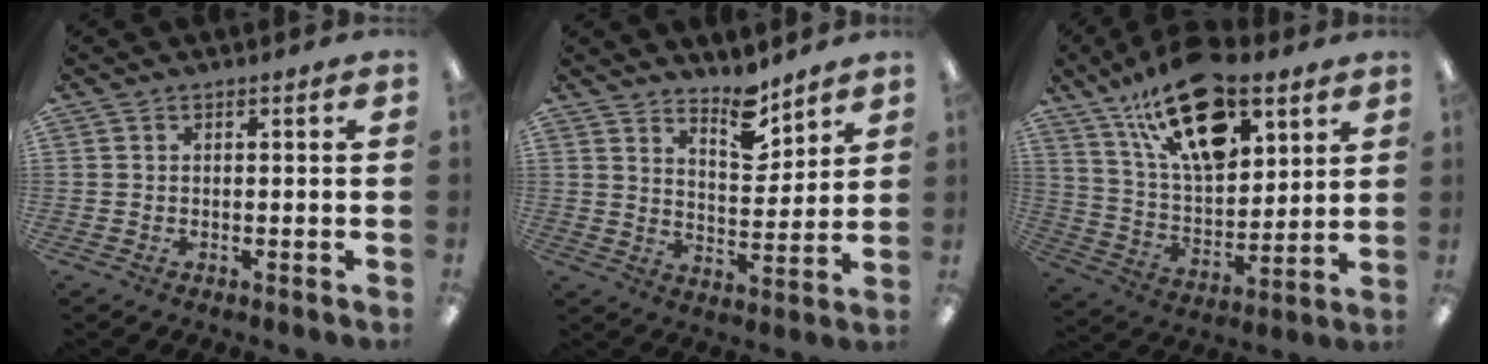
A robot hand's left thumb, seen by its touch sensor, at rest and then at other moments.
{"total": 9.1, "force": [7.5, 3.3, 3.8], "torque": [-0.040, -0.055, 0.129]}
{"total": 22.6, "force": [13.4, 10.5, 14.8], "torque": [-0.262, -0.057, 0.232]}